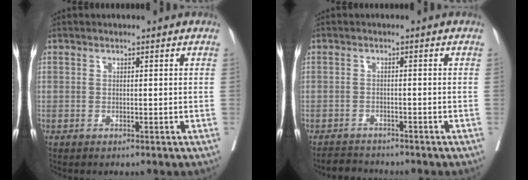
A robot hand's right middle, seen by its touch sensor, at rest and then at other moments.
{"total": 3.2, "force": [-3.1, 0.6, -0.1], "torque": [0.002, -0.010, -0.053]}